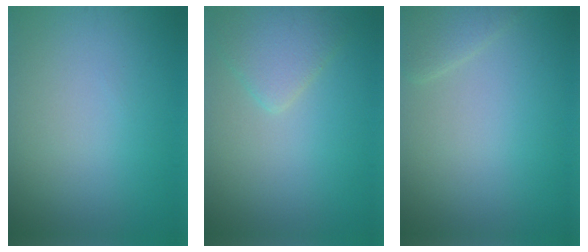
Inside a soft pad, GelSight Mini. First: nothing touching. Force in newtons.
{"total": 2.6, "press": 2.6, "slide": 0.2}
{"total": 1.4, "press": 1.4, "slide": 0.1}